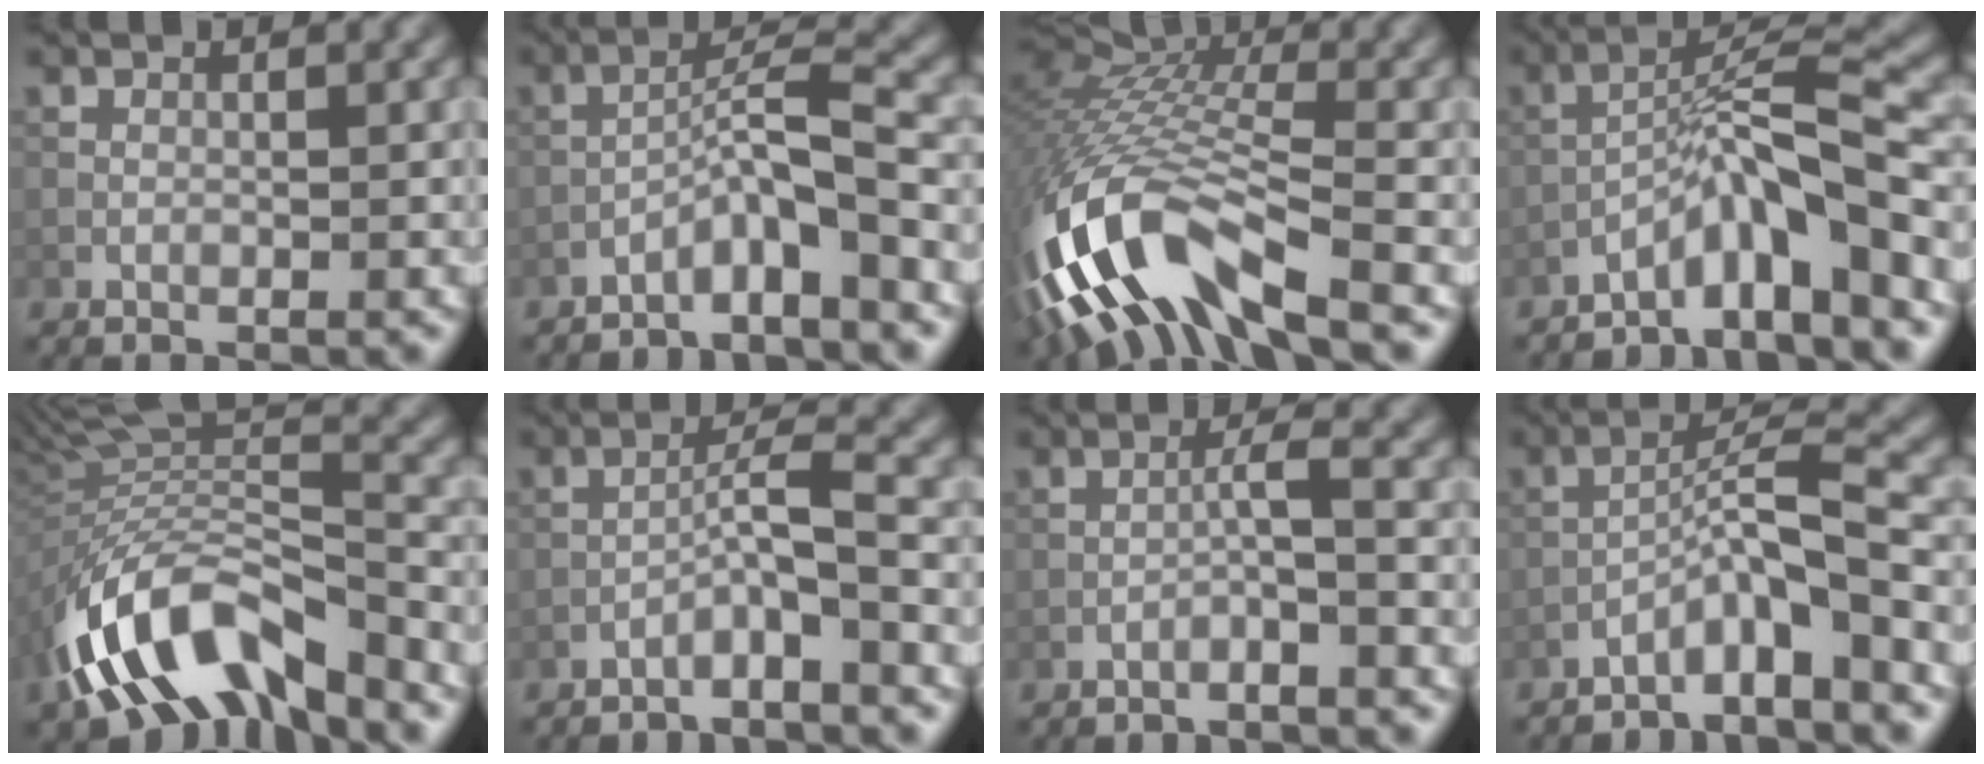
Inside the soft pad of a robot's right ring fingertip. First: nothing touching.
{"total": 4.6, "force": [-3.0, 0.3, 3.4], "torque": [-0.059, 0.021, -0.059]}
{"total": 12.9, "force": [-6.9, 5.0, 9.7], "torque": [-0.199, -0.005, -0.133]}
{"total": 7.6, "force": [-4.5, 1.0, 6.0], "torque": [-0.097, 0.022, -0.083]}
{"total": 11.7, "force": [-6.0, 5.6, 8.4], "torque": [-0.155, 0.008, -0.112]}
{"total": 3.2, "force": [-2.1, 0.0, 2.4], "torque": [-0.045, 0.021, -0.043]}
{"total": 1.9, "force": [-1.2, -0.2, 1.5], "torque": [-0.029, 0.014, -0.027]}
{"total": 5.2, "force": [-3.3, 0.4, 3.9], "torque": [-0.064, 0.021, -0.063]}